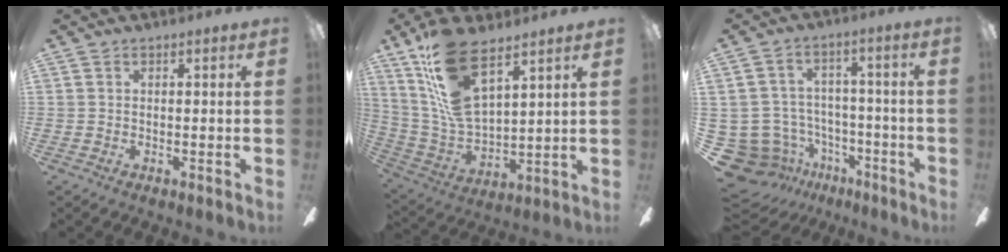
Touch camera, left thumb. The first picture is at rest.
{"total": 17.3, "force": [10.5, 7.2, 11.7], "torque": [-0.252, -0.045, 0.191]}
{"total": 11.0, "force": [-6.1, 8.5, 3.3], "torque": [-0.103, 0.034, -0.104]}